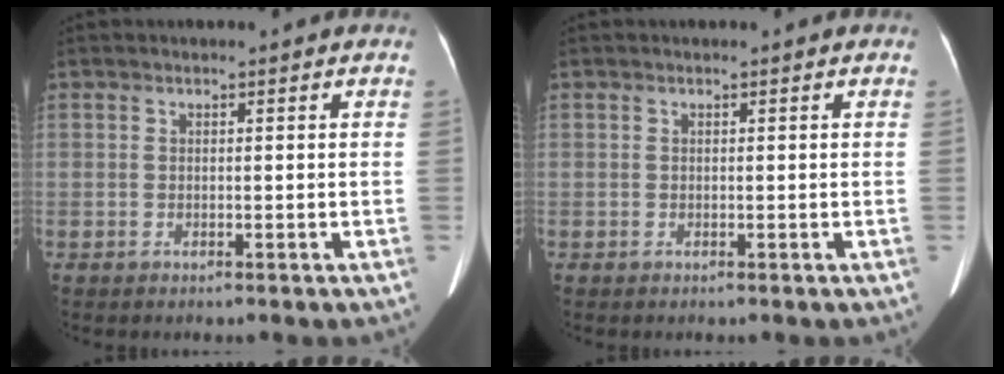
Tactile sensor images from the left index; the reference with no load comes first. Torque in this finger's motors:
{"motor_torque": [-0.05, 0.02, 0.01, -0.01]}